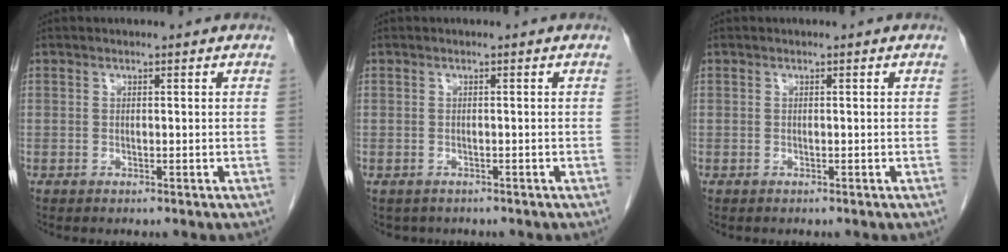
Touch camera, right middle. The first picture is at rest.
{"total": 2.0, "force": [-1.6, 1.3, 0.3], "torque": [-0.009, 0.001, -0.020]}
{"total": 0.0}